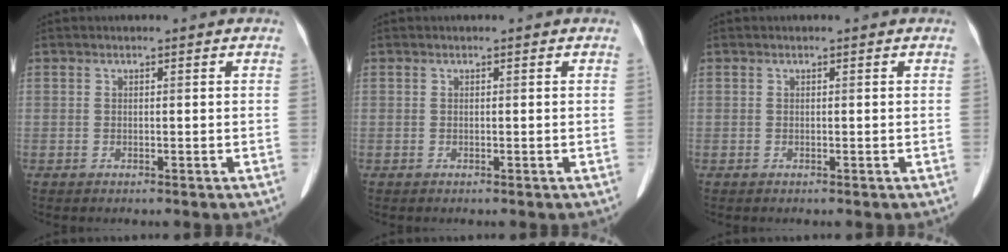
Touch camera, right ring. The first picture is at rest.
{"total": 0.0}
{"total": 0.0}